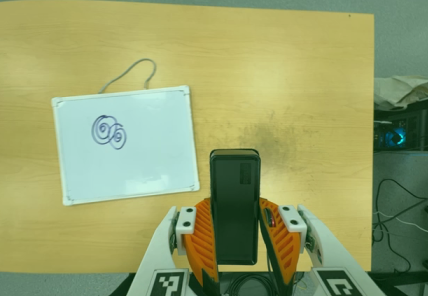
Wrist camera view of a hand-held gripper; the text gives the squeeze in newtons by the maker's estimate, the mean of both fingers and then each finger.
{"total": 4.0, "left": 2.7, "right": 5.3}